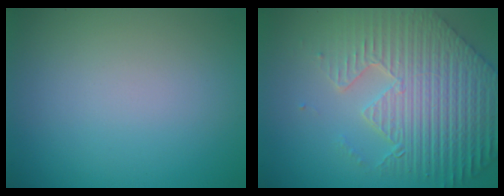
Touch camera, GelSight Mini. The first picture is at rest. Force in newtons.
{"total": 8.9, "press": 6.6, "slide": 5.9}